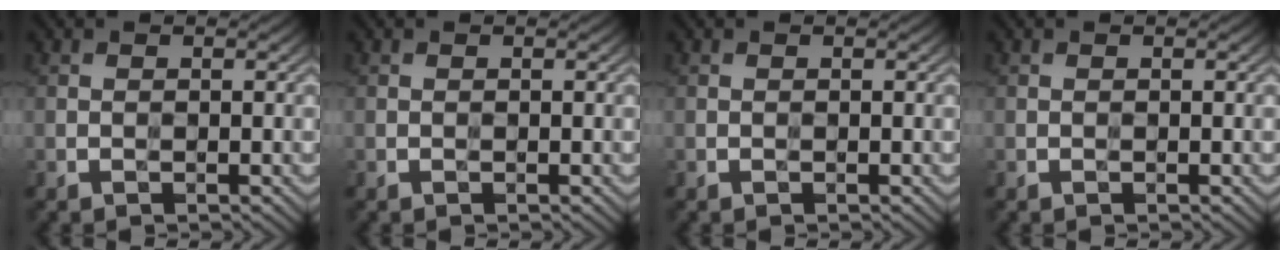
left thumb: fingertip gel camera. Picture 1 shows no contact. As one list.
[{"total": 0.0}, {"total": 0.0}, {"total": 0.0}]